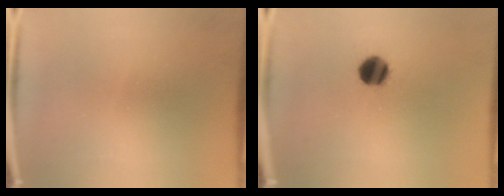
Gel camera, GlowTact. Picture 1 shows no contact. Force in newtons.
{"total": 6.4}